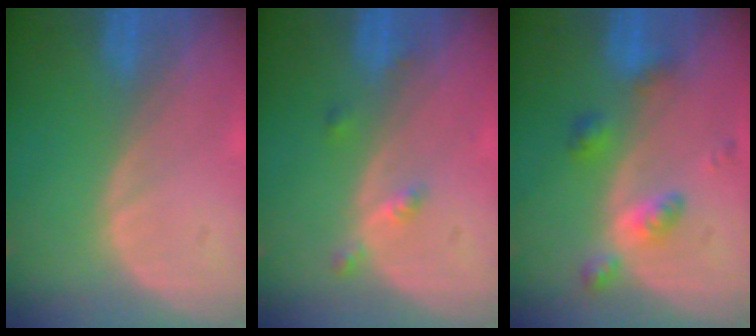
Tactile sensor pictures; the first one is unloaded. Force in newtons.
{"total": 2.4, "press": 2.0, "slide": 1.3}
{"total": 4.8, "press": 4.8, "slide": 0.1}